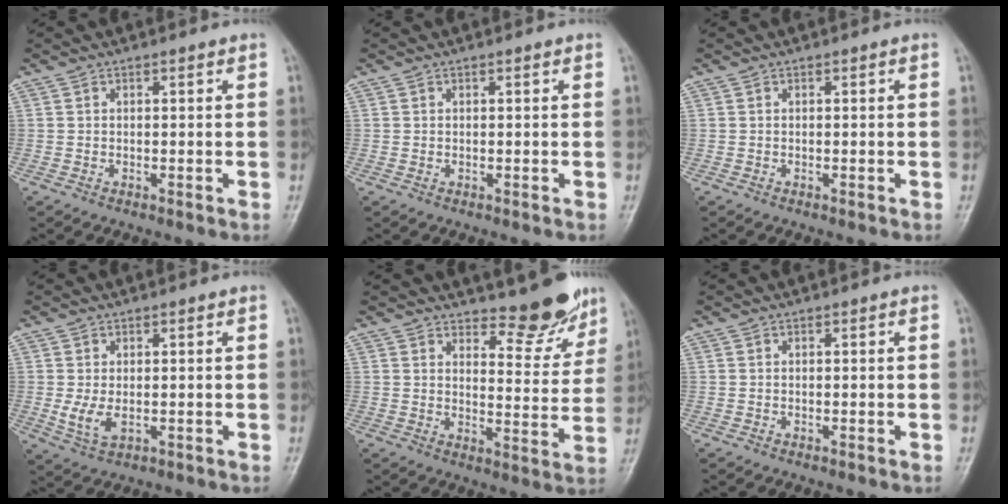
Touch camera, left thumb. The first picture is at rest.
{"total": 0.6, "force": [0.3, 0.3, 0.4], "torque": [-0.007, 0.000, 0.005]}
{"total": 0.0}
{"total": 4.5, "force": [0.3, 2.5, 3.7], "torque": [-0.072, -0.011, 0.012]}
{"total": 9.8, "force": [8.4, 3.3, 3.9], "torque": [-0.024, -0.076, 0.115]}
{"total": 0.0}